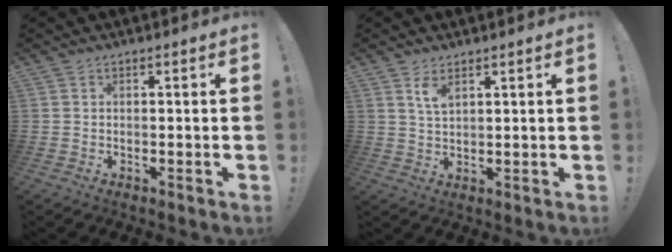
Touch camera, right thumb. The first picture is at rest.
{"total": 4.4, "force": [2.8, 1.7, 2.9], "torque": [-0.044, -0.018, 0.047]}